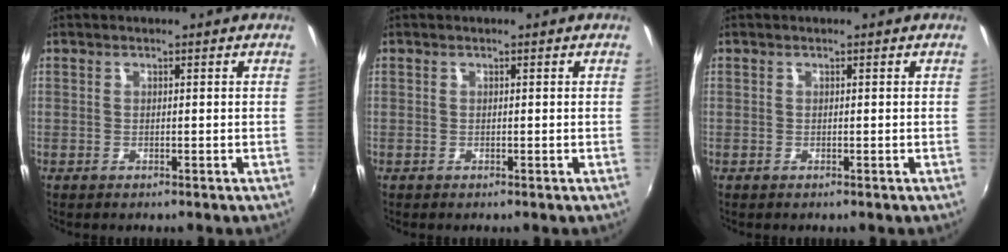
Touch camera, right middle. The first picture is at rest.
{"total": 0.0}
{"total": 0.0}